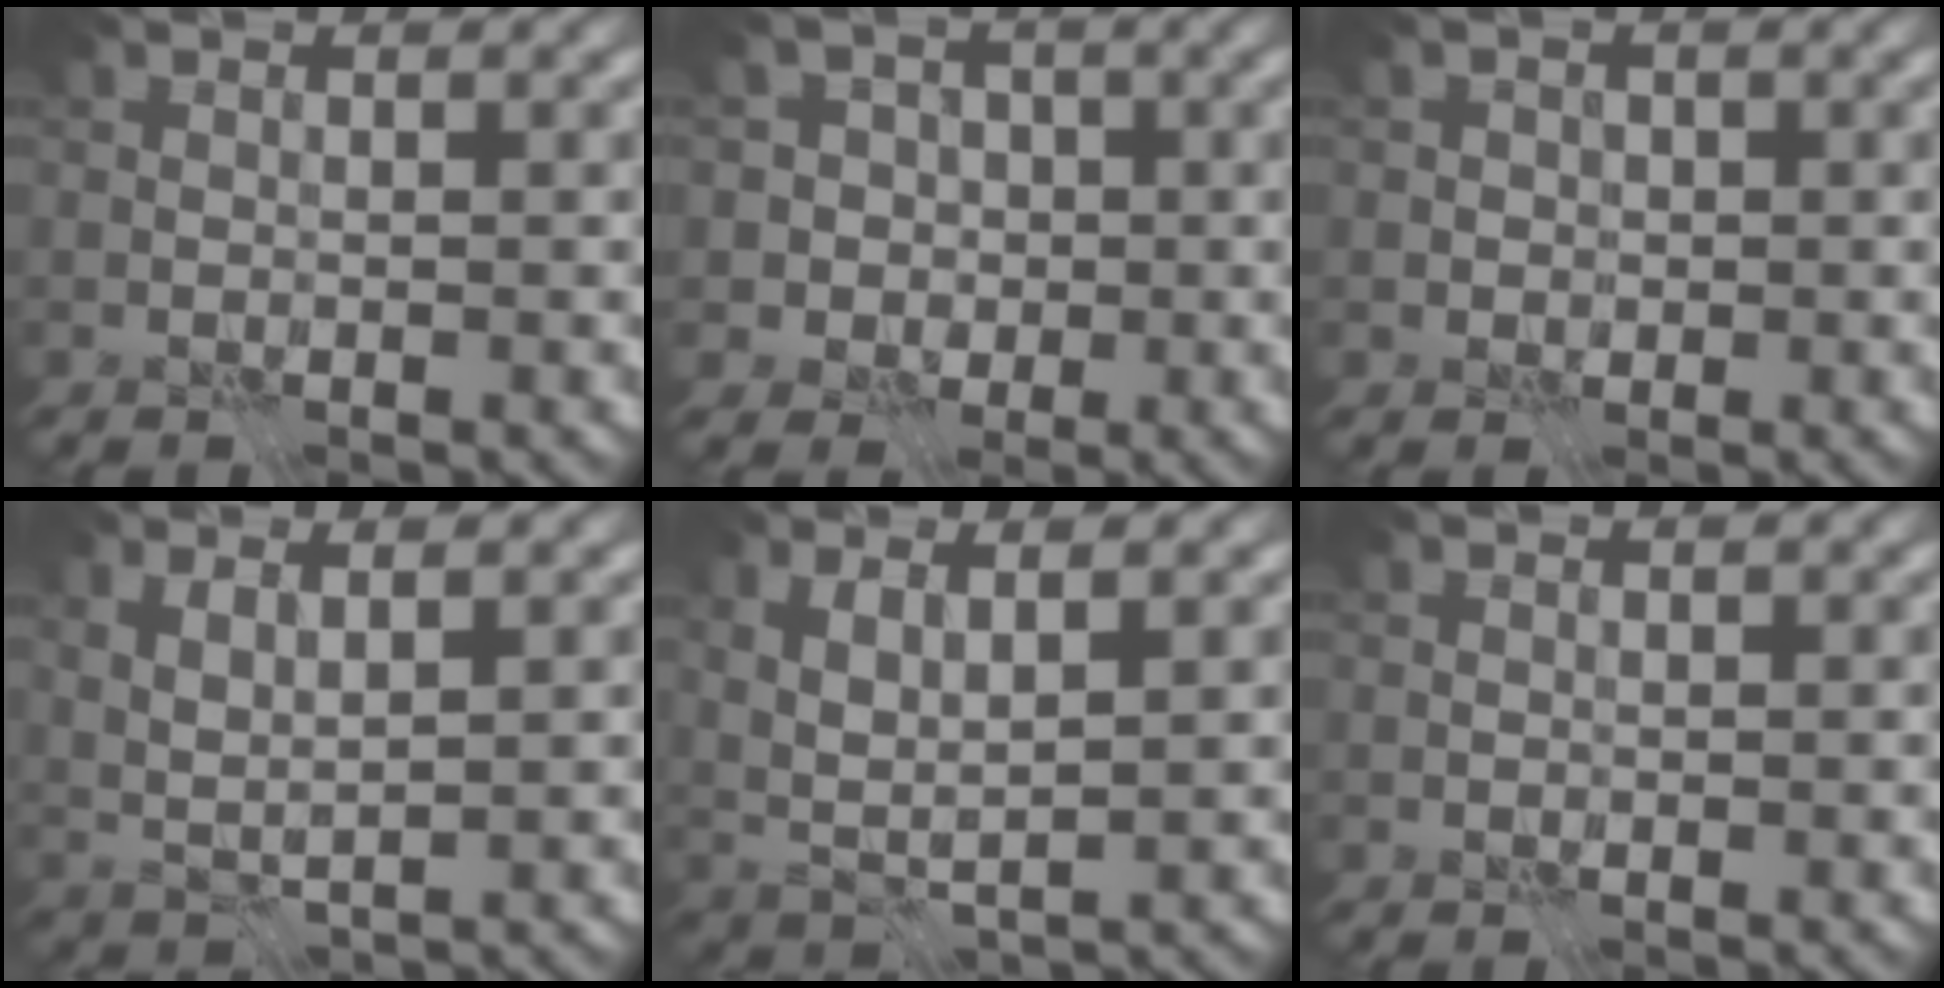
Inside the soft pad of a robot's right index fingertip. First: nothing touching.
{"total": 4.3, "force": [0.3, 4.2, 1.2], "torque": [0.001, 0.014, -0.008]}
{"total": 1.4, "force": [-0.2, 1.3, 0.4], "torque": [0.007, 0.003, -0.010]}
{"total": 2.4, "force": [1.1, 0.4, 2.1], "torque": [-0.049, -0.004, 0.023]}
{"total": 3.5, "force": [1.3, 0.9, 3.1], "torque": [-0.071, -0.006, 0.026]}
{"total": 0.0}